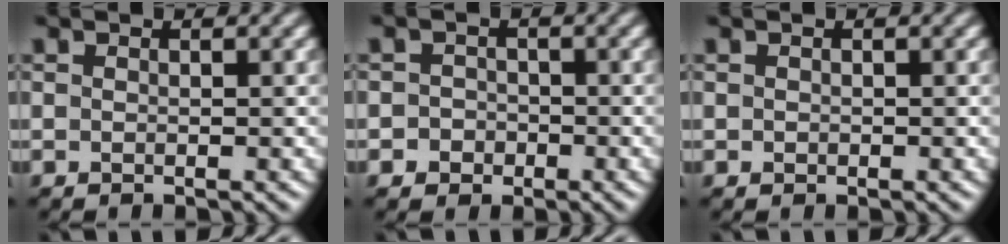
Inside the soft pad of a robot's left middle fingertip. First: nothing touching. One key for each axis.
{"total": 1.9, "fx": -1.2, "fy": 1.5, "fz": 0.0, "tx": 0.020, "ty": 0.006, "tz": -0.026}
{"total": 0.0}